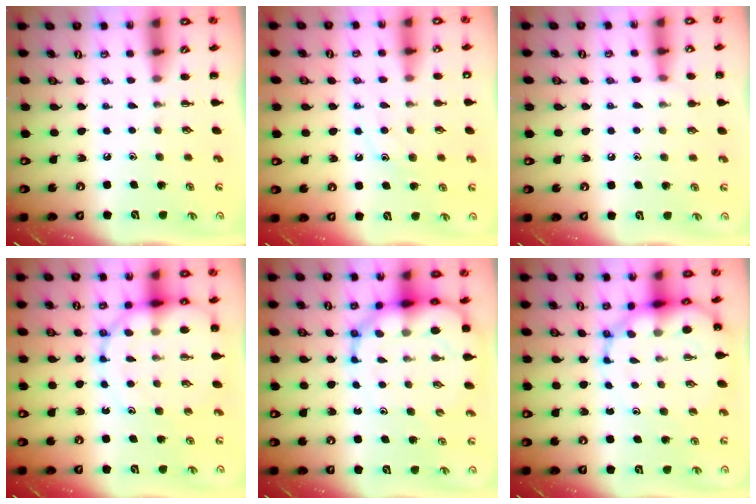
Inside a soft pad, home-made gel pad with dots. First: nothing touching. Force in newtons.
{"total": 9.5, "press": 9.5, "slide": 1.3}
{"total": 7.3, "press": 7.1, "slide": 1.3}
{"total": 14.0, "press": 13.6, "slide": 3.5}
{"total": 12.6, "press": 12.1, "slide": 3.4}
{"total": 12.2, "press": 11.7, "slide": 3.4}